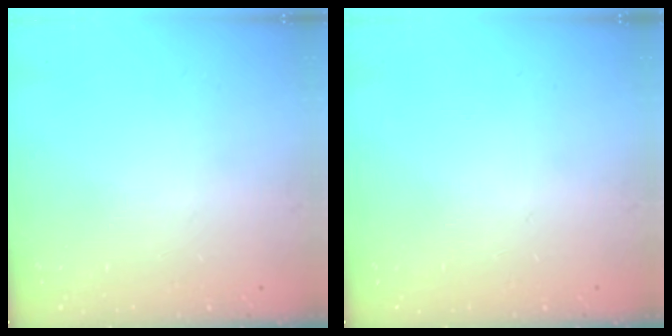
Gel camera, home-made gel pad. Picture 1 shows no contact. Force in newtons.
{"total": 0.0}